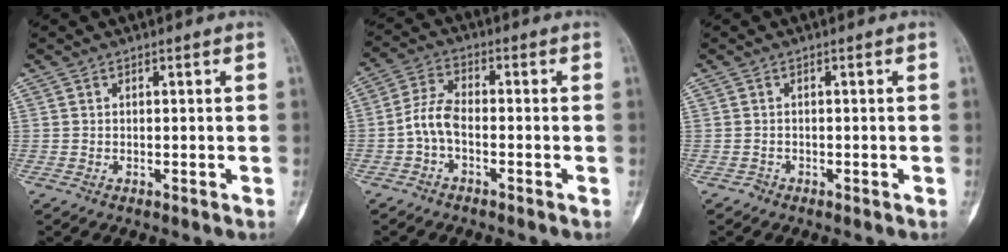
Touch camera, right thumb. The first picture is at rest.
{"total": 5.6, "force": [-1.7, 2.9, 4.5], "torque": [-0.093, 0.021, -0.042]}
{"total": 0.7, "force": [-0.5, 0.4, -0.1], "torque": [0.001, 0.001, -0.014]}